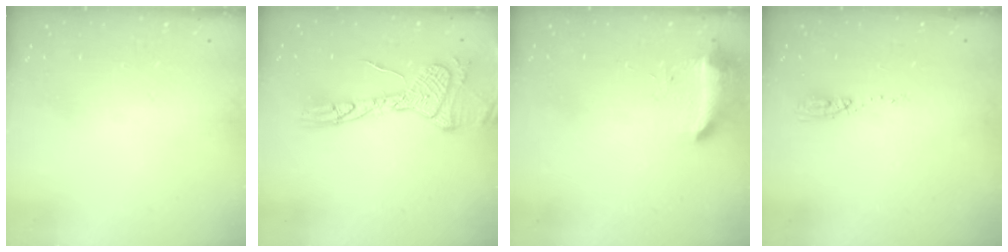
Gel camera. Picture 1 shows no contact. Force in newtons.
{"total": 17.0, "press": 17.0, "slide": 1.6}
{"total": 8.3, "press": 8.3, "slide": 0.2}
{"total": 3.9, "press": 3.7, "slide": 1.2}